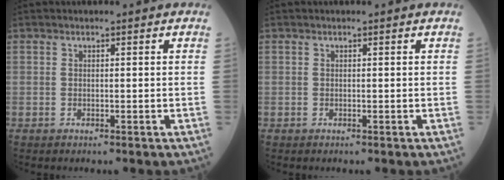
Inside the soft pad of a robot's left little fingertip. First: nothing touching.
{"total": 0.0}